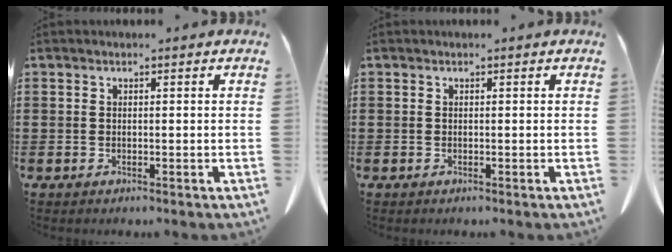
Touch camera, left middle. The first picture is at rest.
{"total": 0.0}